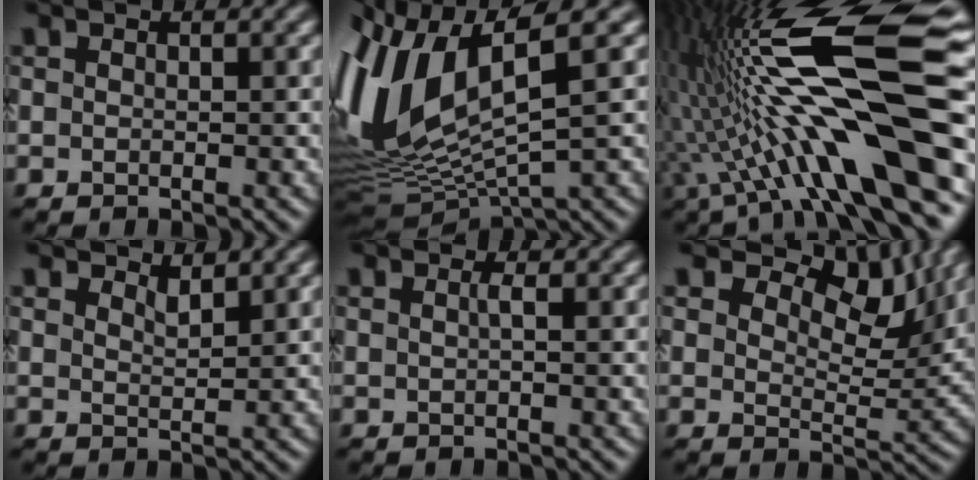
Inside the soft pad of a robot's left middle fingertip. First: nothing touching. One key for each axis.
{"total": 11.5, "fx": 2.4, "fy": 4.6, "fz": 10.3, "tx": -0.233, "ty": 0.006, "tz": 0.053}
{"total": 16.2, "fx": 0.3, "fy": 3.7, "fz": 15.8, "tx": -0.247, "ty": 0.022, "tz": 0.001}
{"total": 1.6, "fx": 1.6, "fy": 0.1, "fz": 0.2, "tx": -0.005, "ty": 0.004, "tz": 0.029}
{"total": 0.6, "fx": 0.4, "fy": 0.0, "fz": 0.5, "tx": -0.009, "ty": 0.006, "tz": 0.007}
{"total": 7.8, "fx": 5.6, "fy": 3.4, "fz": 4.2, "tx": -0.061, "ty": 0.008, "tz": 0.084}